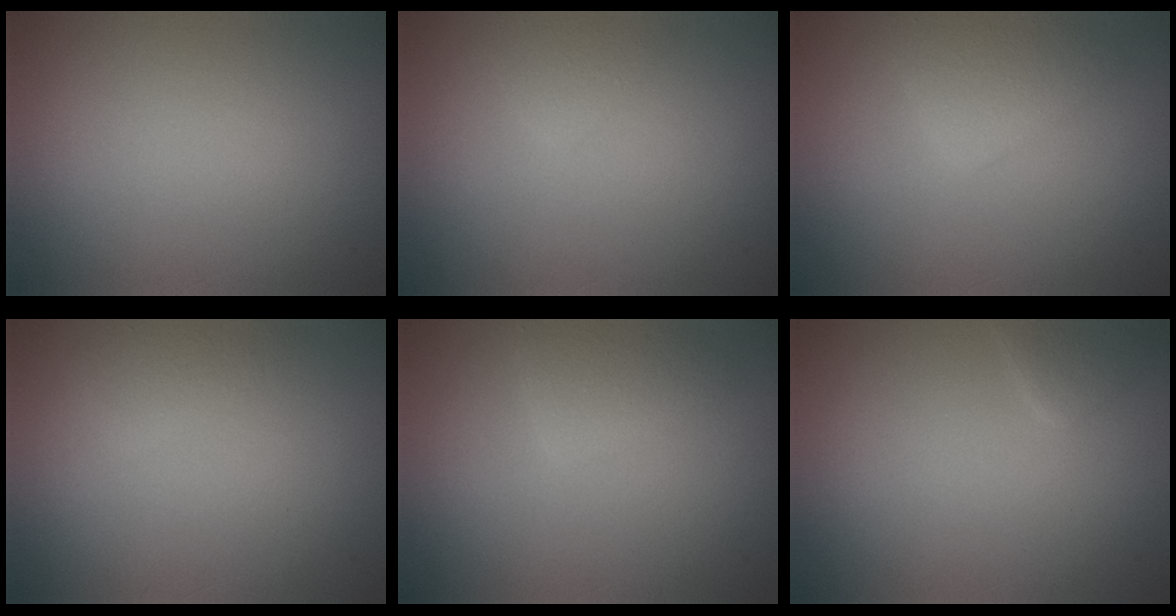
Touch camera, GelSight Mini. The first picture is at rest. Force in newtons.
{"total": 1.2, "press": 1.2, "slide": 0.1}
{"total": 2.4, "press": 2.4, "slide": 0.2}
{"total": 1.7, "press": 1.7, "slide": 0.1}
{"total": 2.4, "press": 2.4, "slide": 0.1}
{"total": 1.2, "press": 1.2, "slide": 0.1}